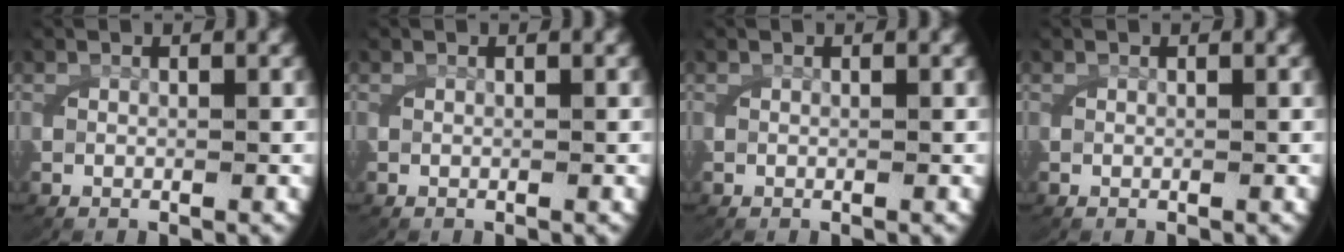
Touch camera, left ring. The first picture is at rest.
{"total": 0.0}
{"total": 0.0}
{"total": 0.0}